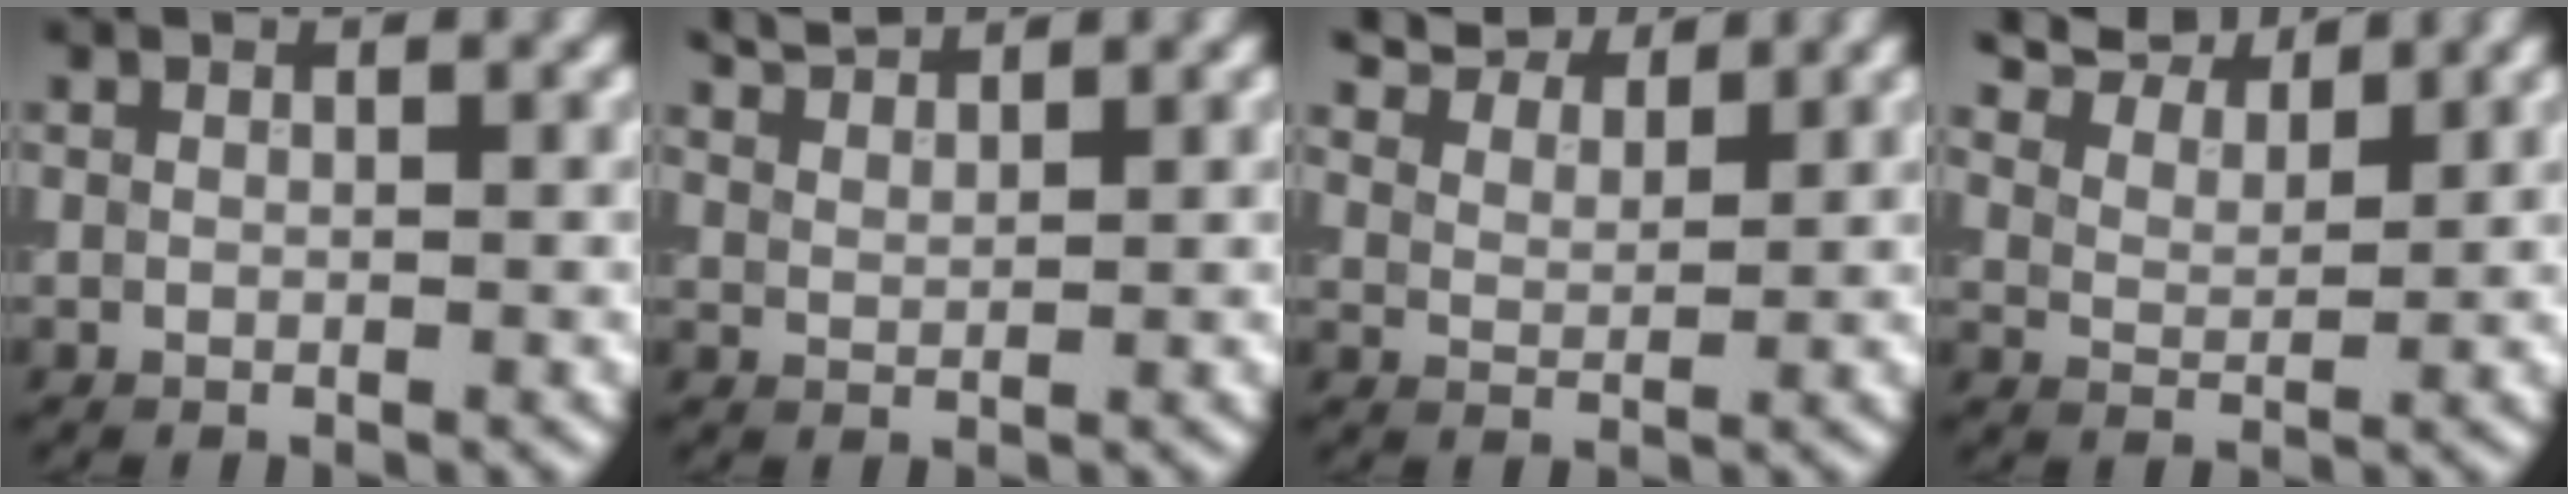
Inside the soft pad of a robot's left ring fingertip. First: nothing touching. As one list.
[{"total": 2.6, "force": [2.4, 0.4, 0.7], "torque": [-0.013, 0.007, 0.048]}, {"total": 7.5, "force": [6.6, 2.4, 2.7], "torque": [-0.063, 0.011, 0.105]}, {"total": 8.6, "force": [7.5, 2.8, 3.3], "torque": [-0.080, 0.017, 0.118]}]